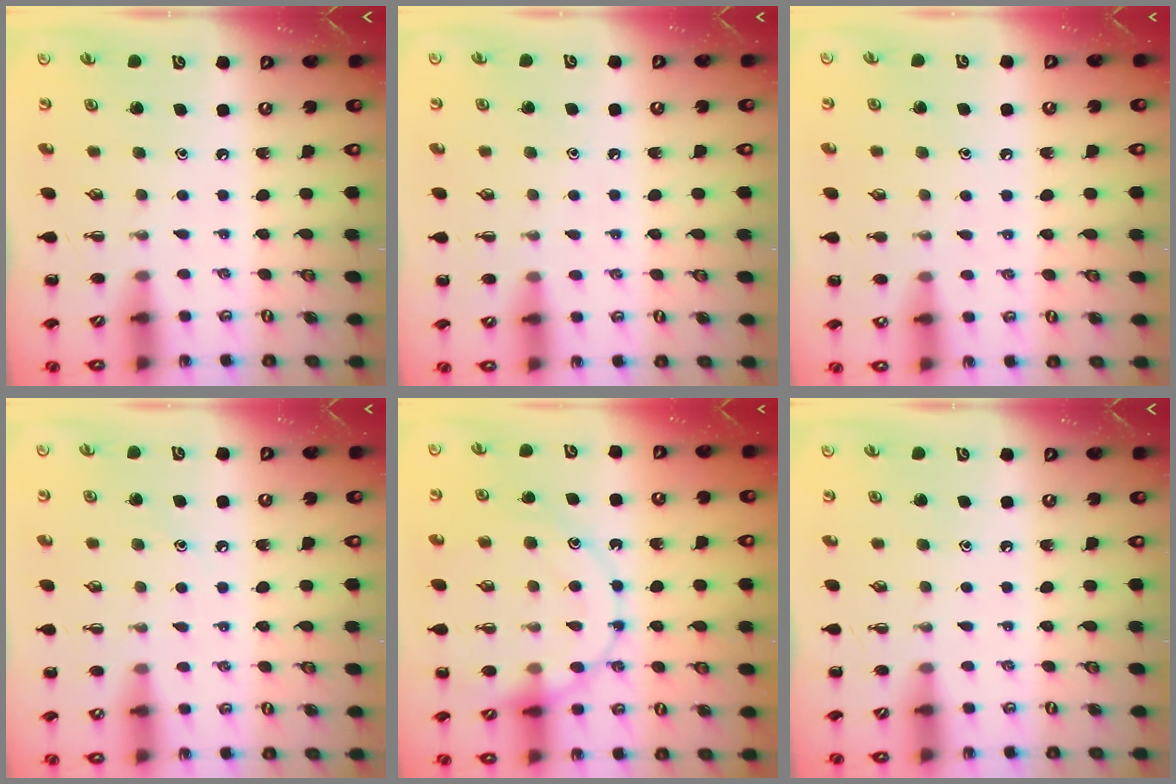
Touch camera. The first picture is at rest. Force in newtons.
{"total": 6.9, "press": 6.6, "slide": 2.1}
{"total": 6.2, "press": 5.9, "slide": 1.9}
{"total": 6.3, "press": 6.1, "slide": 1.8}
{"total": 15.9, "press": 15.9, "slide": 1.6}
{"total": 0.0}